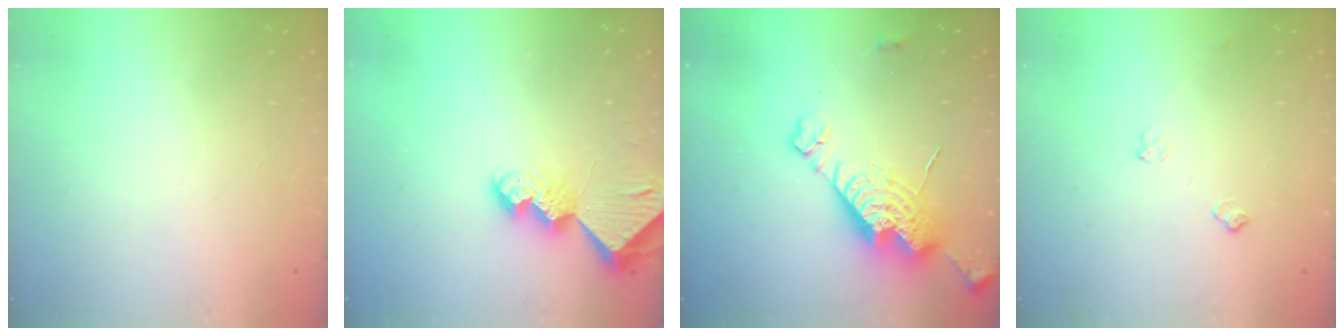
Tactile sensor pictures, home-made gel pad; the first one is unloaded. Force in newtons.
{"total": 8.0, "press": 7.9, "slide": 0.8}
{"total": 14.3, "press": 14.3, "slide": 1.3}
{"total": 5.1, "press": 5.0, "slide": 0.7}